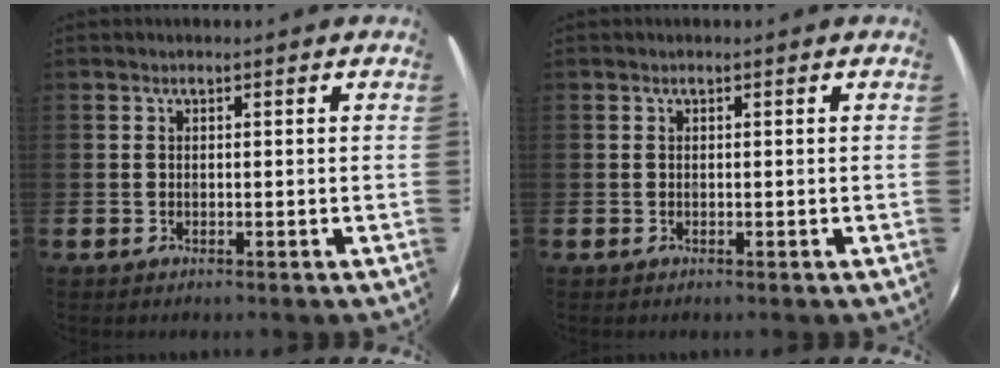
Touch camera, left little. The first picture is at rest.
{"total": 0.0}